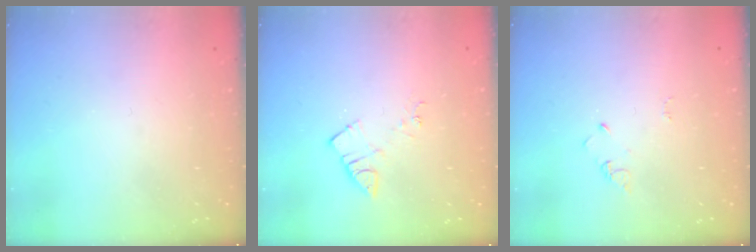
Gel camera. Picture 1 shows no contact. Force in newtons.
{"total": 5.2, "press": 5.2, "slide": 0.7}
{"total": 2.9, "press": 2.9, "slide": 0.3}